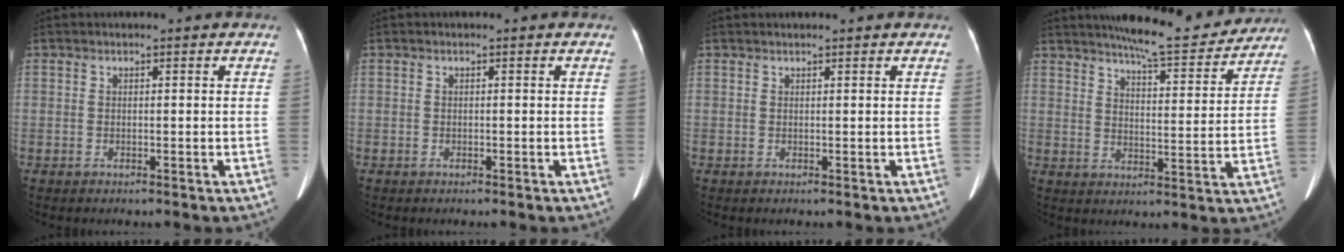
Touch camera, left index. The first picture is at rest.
{"total": 0.0}
{"total": 1.3, "force": [1.2, 0.2, 0.5], "torque": [-0.006, 0.019, 0.020]}
{"total": 13.9, "force": [12.8, 1.9, 5.1], "torque": [-0.070, -0.012, 0.168]}